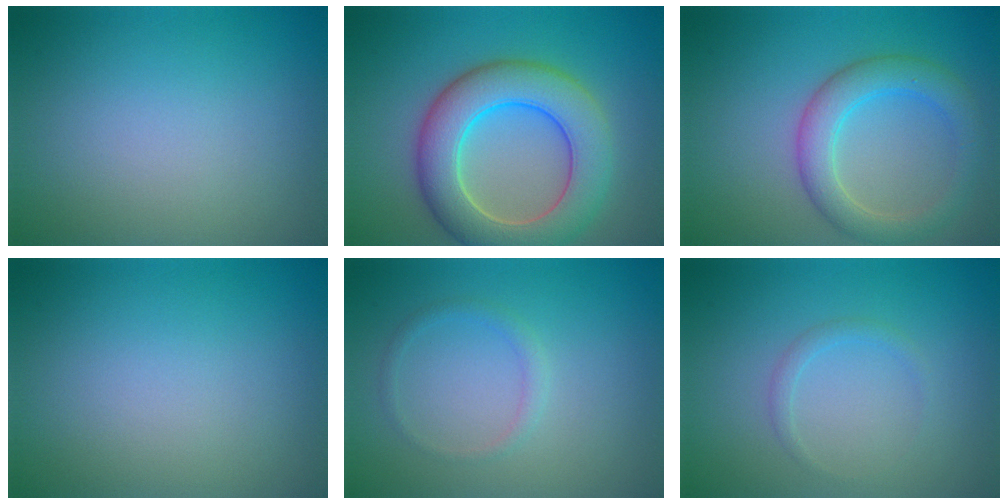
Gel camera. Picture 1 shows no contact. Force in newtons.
{"total": 8.6, "press": 8.6, "slide": 0.4}
{"total": 4.4, "press": 4.4, "slide": 0.3}
{"total": 0.0}
{"total": 1.2, "press": 1.2, "slide": 0.0}
{"total": 1.0, "press": 1.0, "slide": 0.0}